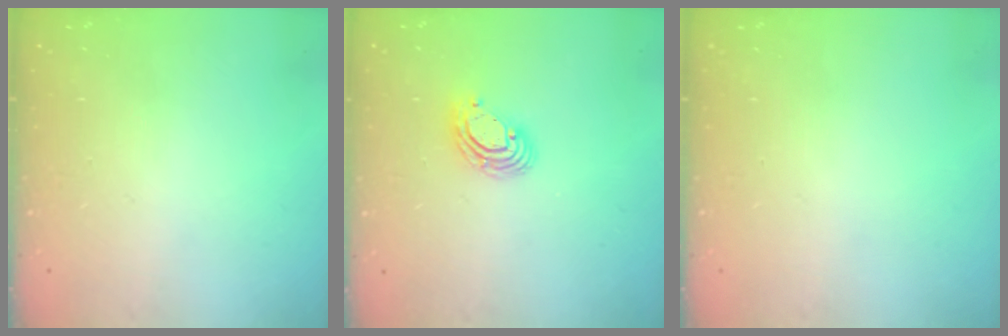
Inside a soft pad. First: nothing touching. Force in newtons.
{"total": 8.2, "press": 8.1, "slide": 1.4}
{"total": 0.0}